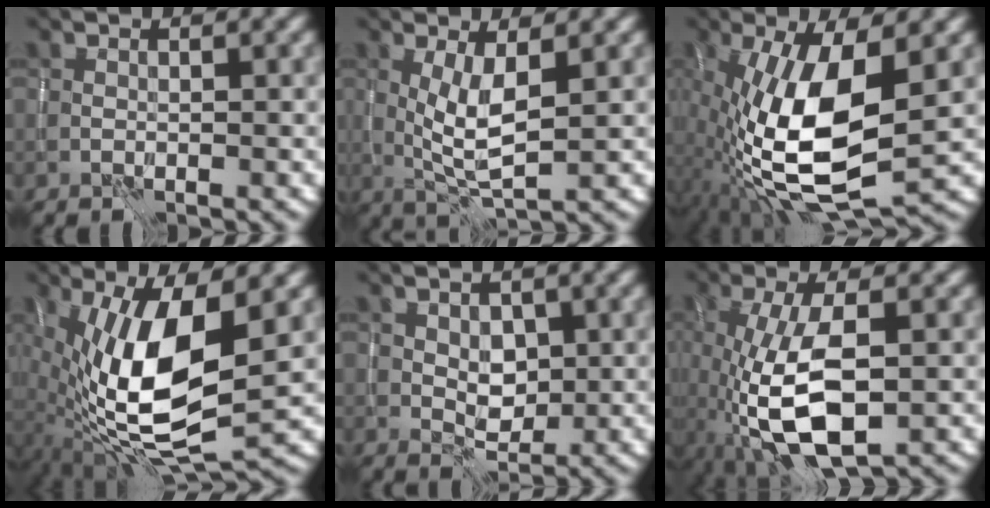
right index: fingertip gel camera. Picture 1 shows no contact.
{"total": 4.3, "force": [0.6, 1.1, 4.1], "torque": [-0.083, -0.009, 0.013]}
{"total": 12.8, "force": [-1.5, 4.8, 11.7], "torque": [-0.232, -0.004, -0.032]}
{"total": 13.1, "force": [0.2, 4.9, 12.1], "torque": [-0.239, -0.013, 0.004]}
{"total": 2.4, "force": [0.4, 1.7, 1.7], "torque": [-0.028, -0.005, 0.009]}
{"total": 8.7, "force": [-2.4, 3.3, 7.7], "torque": [-0.170, -0.005, -0.045]}